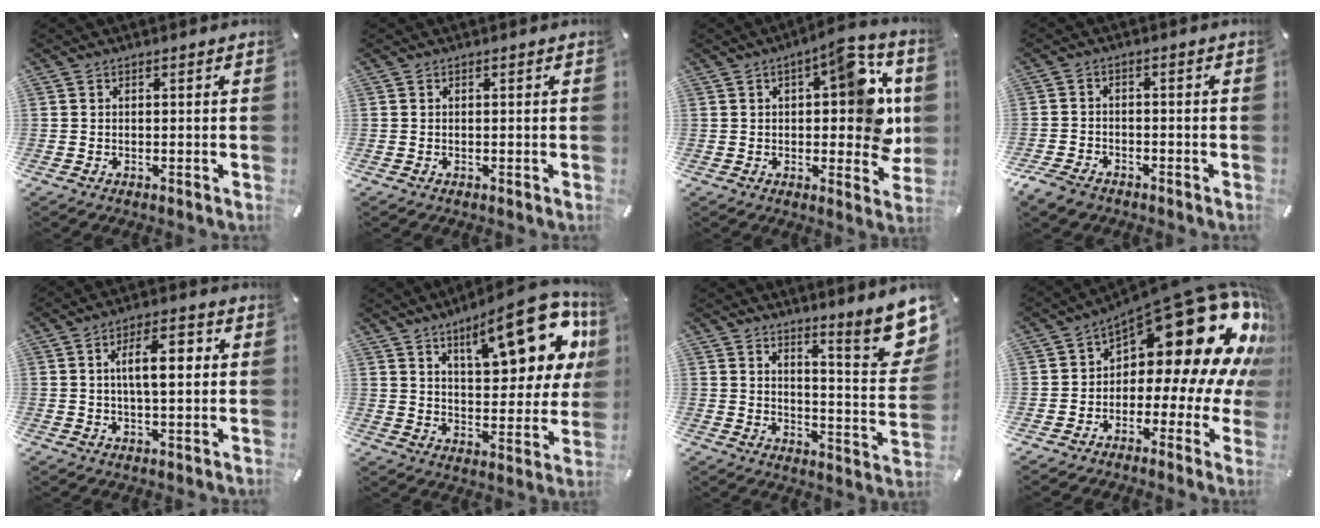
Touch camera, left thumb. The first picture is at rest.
{"total": 0.0}
{"total": 16.1, "force": [3.1, 7.0, 14.2], "torque": [-0.164, -0.017, 0.047]}
{"total": 4.3, "force": [-3.4, 2.3, 1.3], "torque": [-0.039, 0.014, -0.069]}
{"total": 9.5, "force": [1.5, 3.8, 8.6], "torque": [-0.148, 0.002, 0.018]}
{"total": 20.5, "force": [10.5, 7.8, 15.8], "torque": [-0.219, -0.058, 0.165]}
{"total": 12.4, "force": [8.6, 2.3, 8.6], "torque": [-0.109, -0.081, 0.143]}
{"total": 25.8, "force": [10.9, 11.3, 20.5], "torque": [-0.281, -0.096, 0.196]}